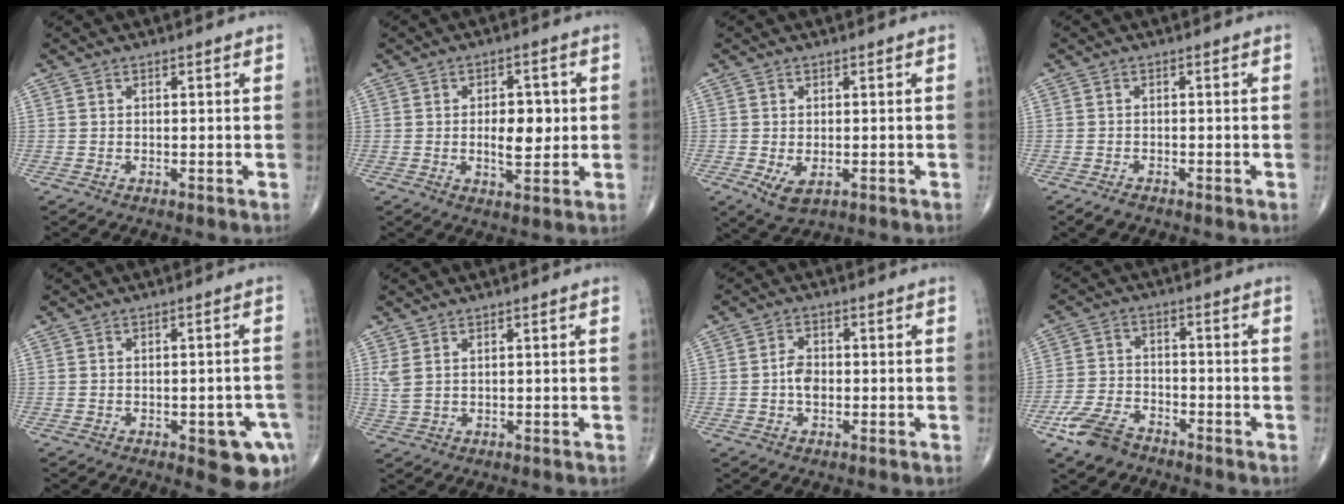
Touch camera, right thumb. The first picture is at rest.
{"total": 7.2, "force": [0.2, 3.6, 6.2], "torque": [-0.075, -0.003, 0.006]}
{"total": 4.1, "force": [-1.1, 2.2, 3.2], "torque": [-0.058, -0.010, -0.010]}
{"total": 1.6, "force": [-1.2, 0.7, 0.8], "torque": [-0.018, 0.000, -0.021]}
{"total": 8.1, "force": [-3.3, 3.2, 6.7], "torque": [-0.057, 0.009, -0.033]}
{"total": 2.8, "force": [1.2, 1.1, 2.2], "torque": [-0.059, 0.004, 0.035]}
{"total": 3.4, "force": [-0.5, 2.2, 2.5], "torque": [-0.040, 0.008, -0.013]}
{"total": 8.2, "force": [-5.7, 4.3, 3.9], "torque": [-0.082, 0.018, -0.113]}